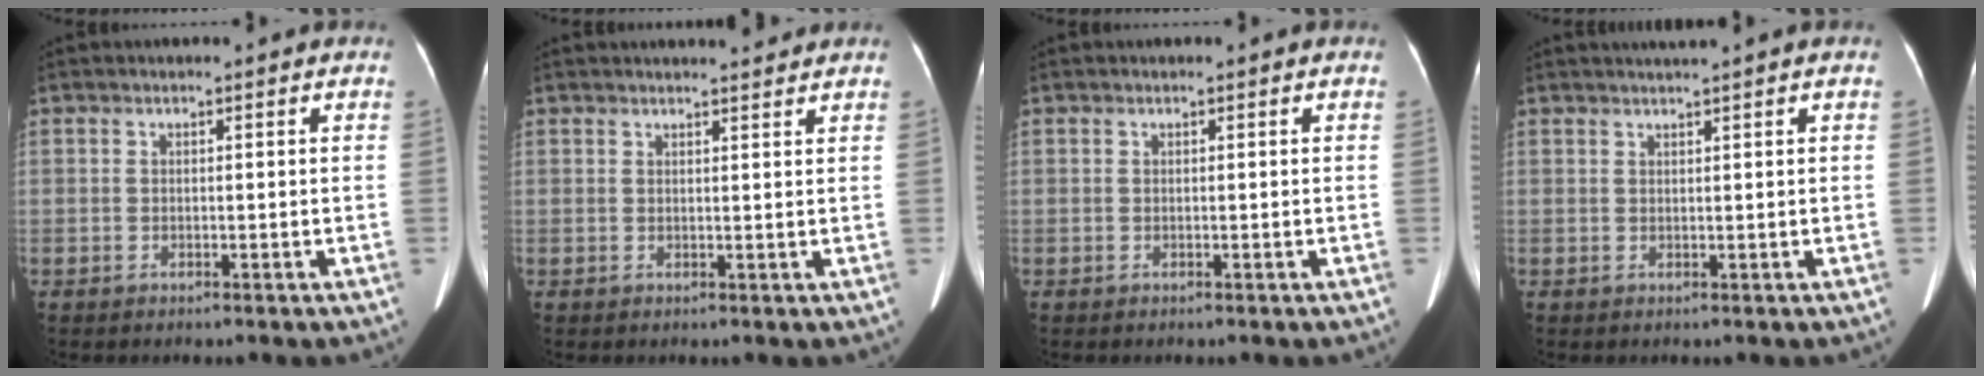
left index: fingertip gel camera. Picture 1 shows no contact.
{"total": 3.5, "force": [3.3, 0.1, 1.0], "torque": [-0.017, 0.004, 0.041]}
{"total": 0.0}
{"total": 1.5, "force": [1.3, -0.5, 0.6], "torque": [-0.010, 0.004, 0.026]}